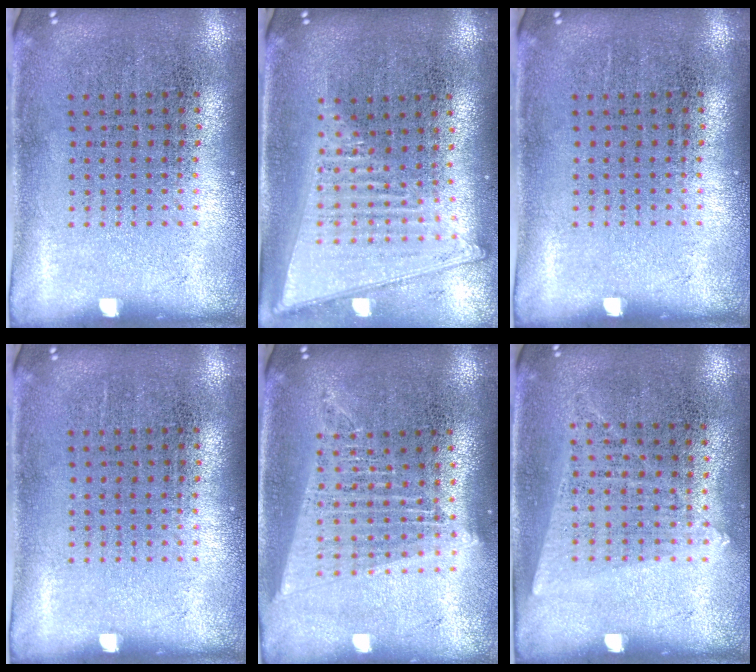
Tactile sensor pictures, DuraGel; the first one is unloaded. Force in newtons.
{"total": 1.8, "press": 1.6, "slide": 0.9}
{"total": 0.0}
{"total": 0.0}
{"total": 1.8, "press": 1.5, "slide": 0.9}
{"total": 1.2, "press": 1.1, "slide": 0.5}